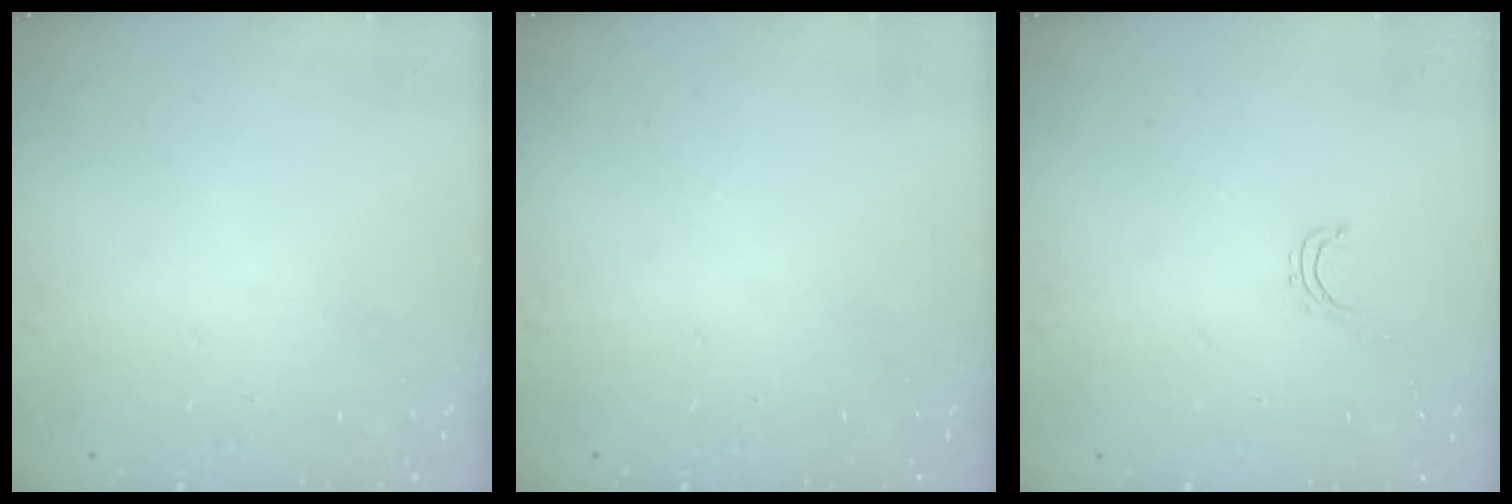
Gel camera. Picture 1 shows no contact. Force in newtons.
{"total": 0.0}
{"total": 3.6, "press": 3.6, "slide": 0.3}